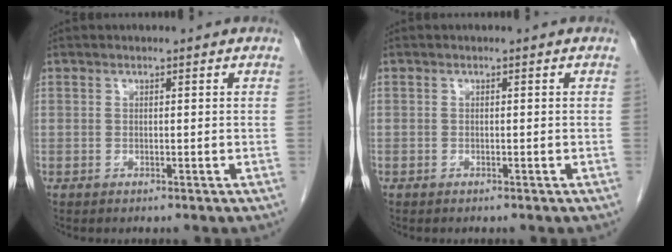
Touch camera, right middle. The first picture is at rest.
{"total": 0.0}